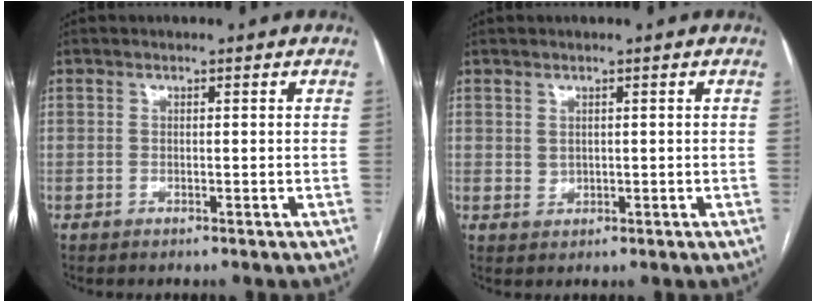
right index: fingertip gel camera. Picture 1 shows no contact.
{"total": 1.2, "force": [0.5, 1.0, 0.5], "torque": [-0.006, -0.003, 0.012]}